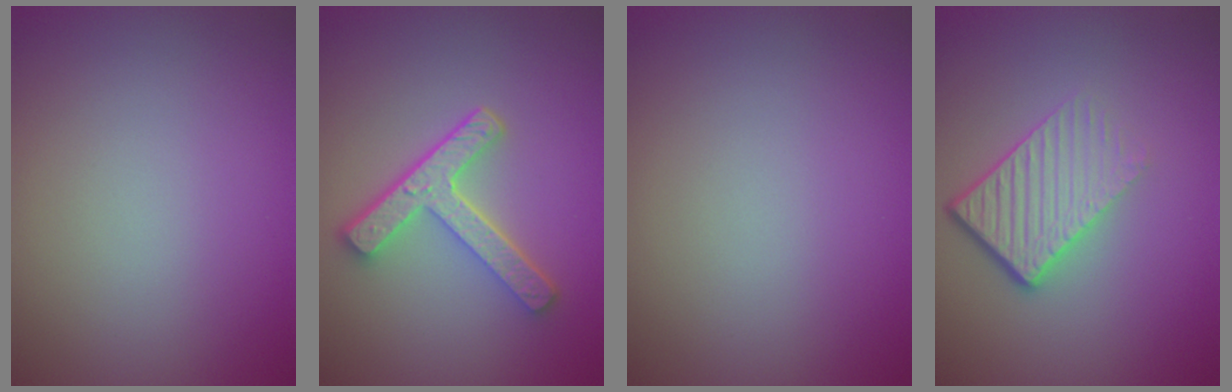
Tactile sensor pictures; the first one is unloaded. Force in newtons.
{"total": 4.7, "press": 3.6, "slide": 3.1}
{"total": 0.0}
{"total": 4.6, "press": 2.9, "slide": 3.6}